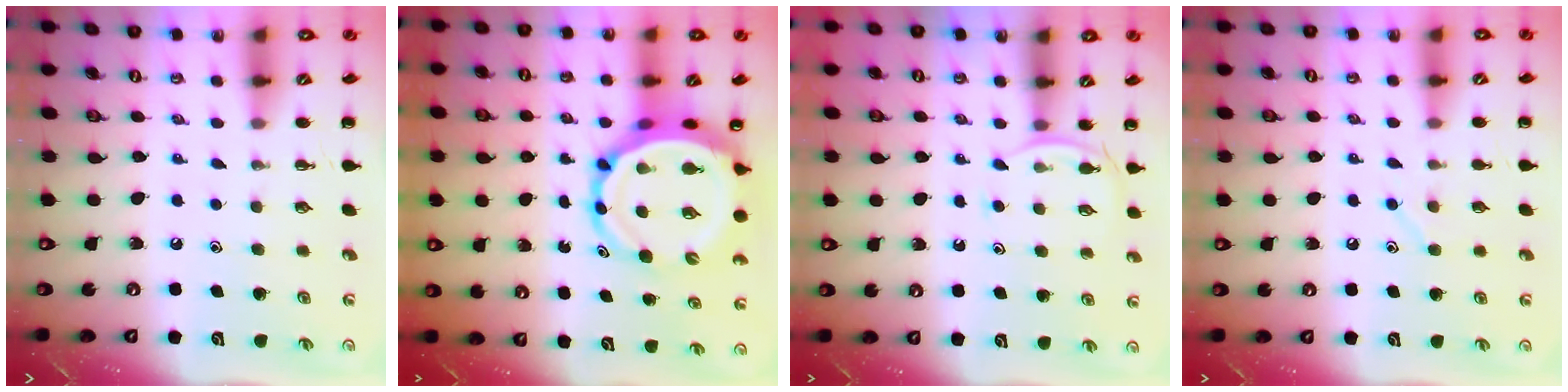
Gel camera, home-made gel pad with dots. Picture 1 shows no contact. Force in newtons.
{"total": 10.5, "press": 10.1, "slide": 3.1}
{"total": 5.2, "press": 5.0, "slide": 1.4}
{"total": 6.3, "press": 6.2, "slide": 1.1}